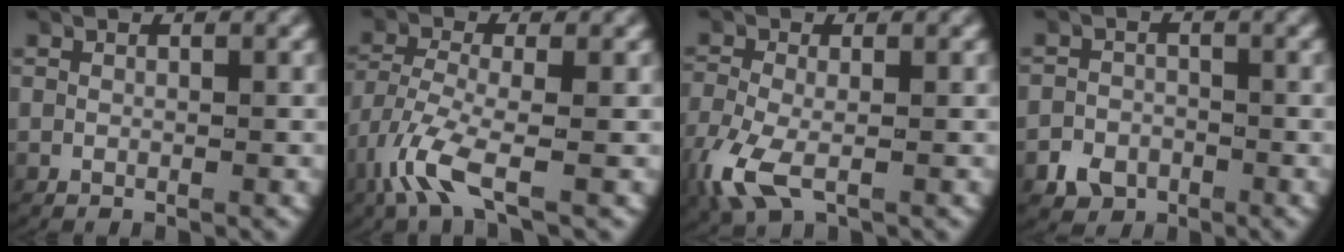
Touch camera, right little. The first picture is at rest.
{"total": 3.9, "force": [-2.0, 1.7, 2.9], "torque": [-0.090, -0.030, -0.024]}
{"total": 3.8, "force": [-1.7, 2.2, 2.5], "torque": [-0.080, -0.021, -0.022]}
{"total": 2.5, "force": [-1.9, 1.7, 0.1], "torque": [0.001, -0.011, -0.031]}